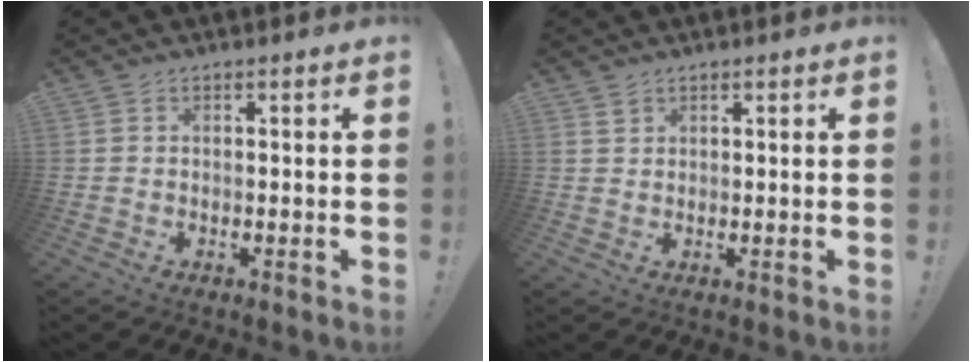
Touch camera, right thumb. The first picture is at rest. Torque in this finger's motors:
{"motor_torque": [-0.60, -0.14, -0.53, 0.21, 0.00]}